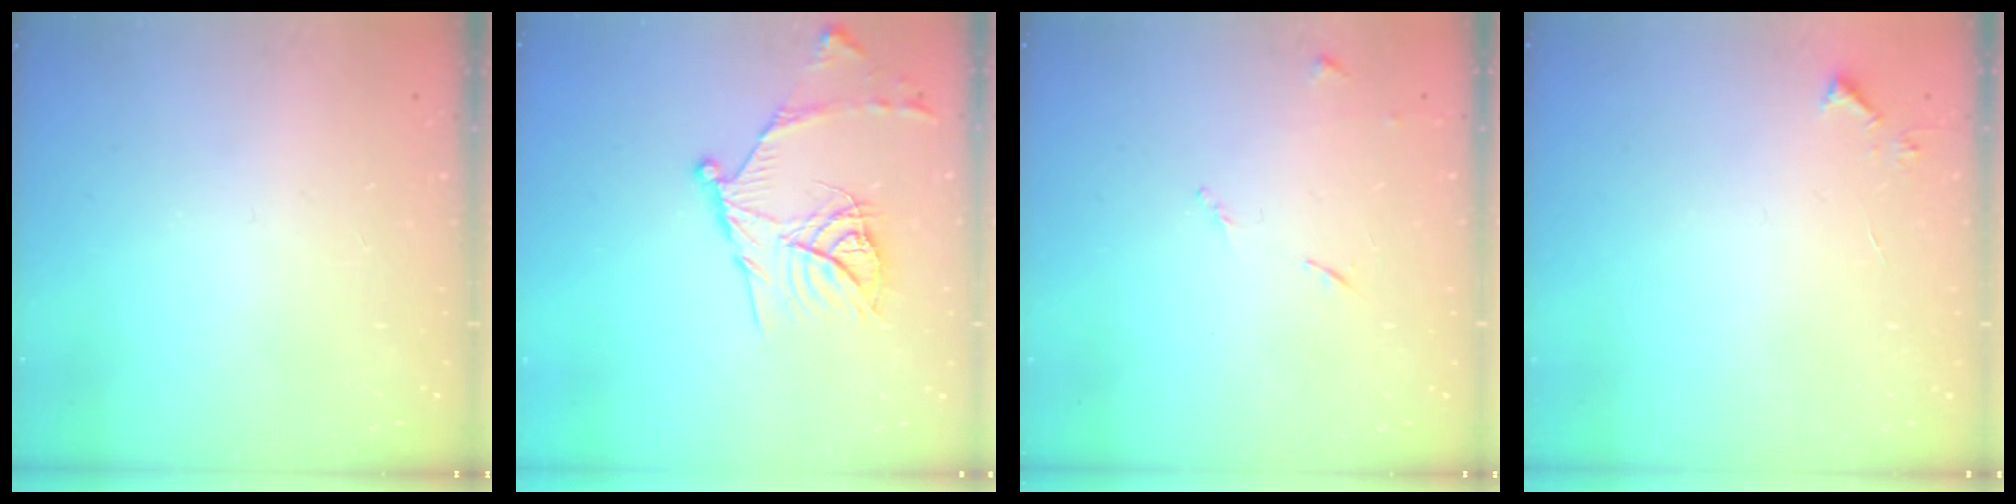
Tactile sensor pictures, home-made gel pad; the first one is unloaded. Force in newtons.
{"total": 16.5, "press": 16.5, "slide": 1.6}
{"total": 6.3, "press": 6.3, "slide": 0.6}
{"total": 3.8, "press": 3.8, "slide": 0.5}